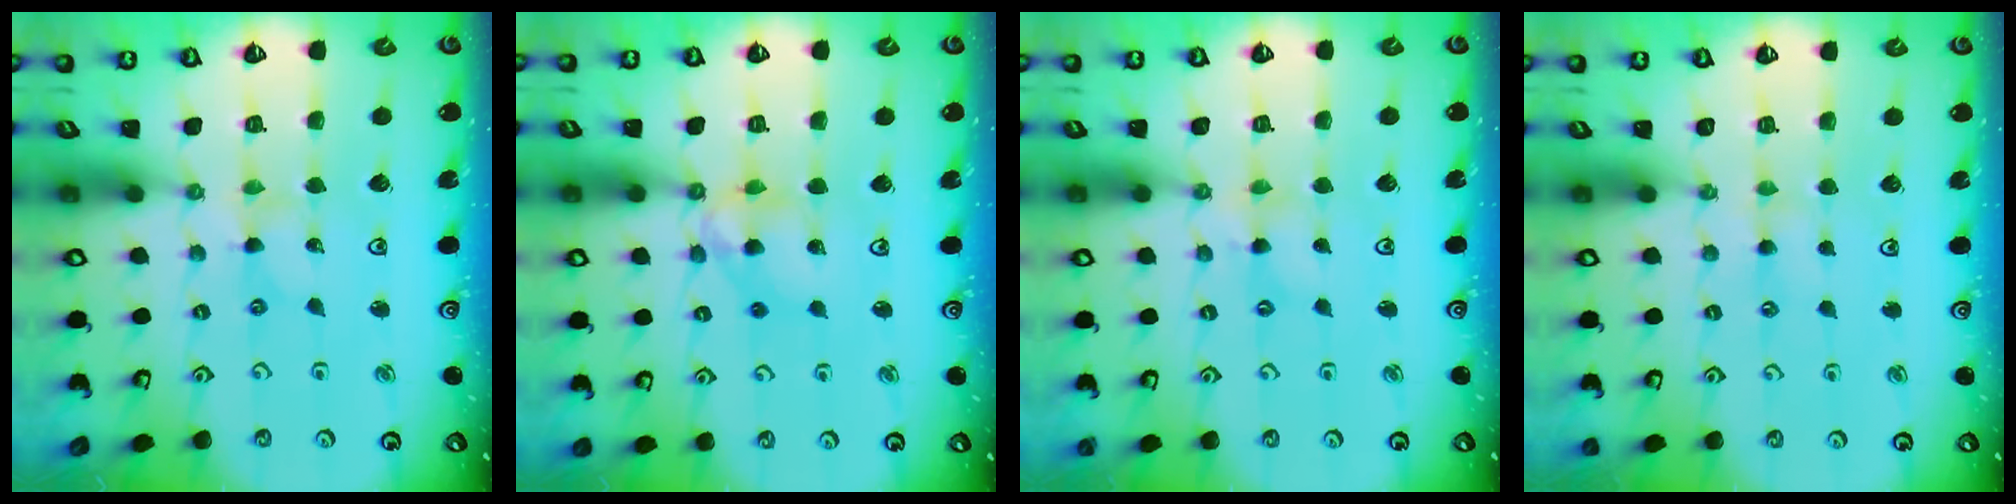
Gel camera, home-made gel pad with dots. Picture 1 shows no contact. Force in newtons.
{"total": 9.3, "press": 9.3, "slide": 0.9}
{"total": 1.6, "press": 1.6, "slide": 0.2}
{"total": 1.9, "press": 1.9, "slide": 0.3}